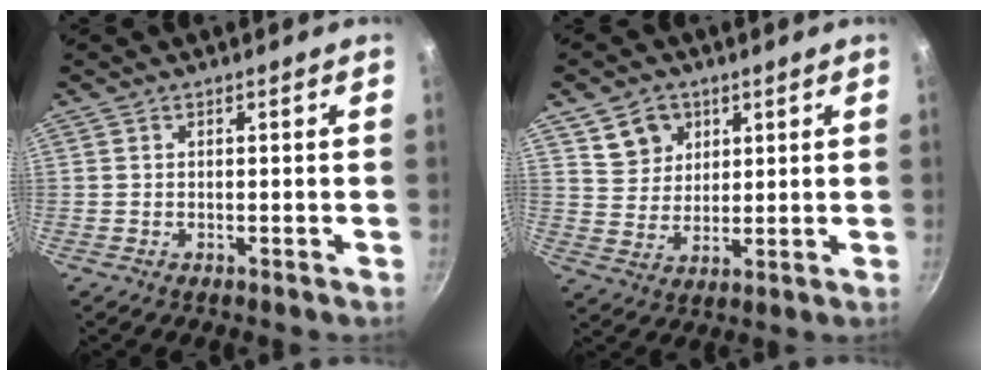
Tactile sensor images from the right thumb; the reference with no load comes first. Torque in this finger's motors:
{"motor_torque": [-1.00, 0.64, -0.13, 0.19, 0.11]}